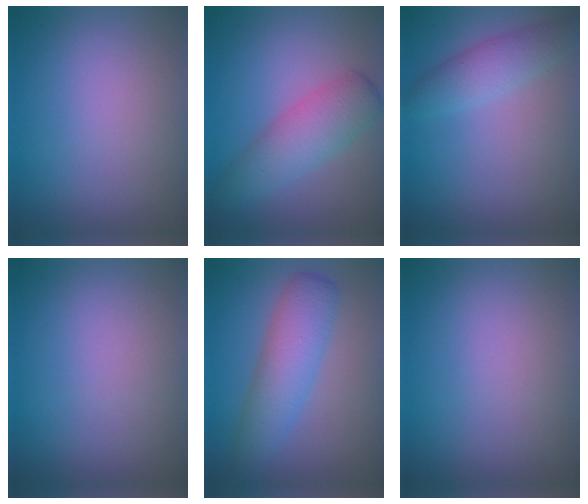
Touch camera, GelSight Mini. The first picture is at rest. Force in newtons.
{"total": 4.5, "press": 4.5, "slide": 0.1}
{"total": 2.9, "press": 2.9, "slide": 0.2}
{"total": 0.0}
{"total": 4.8, "press": 4.8, "slide": 0.1}
{"total": 0.0}